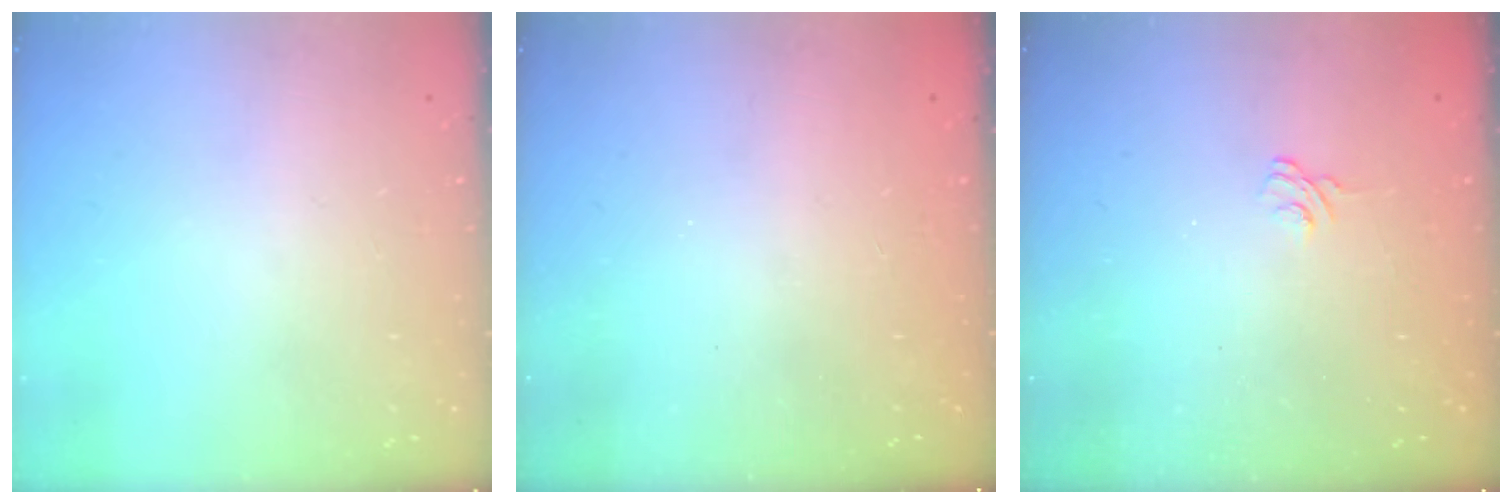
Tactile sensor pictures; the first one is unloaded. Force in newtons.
{"total": 2.4, "press": 2.3, "slide": 0.8}
{"total": 2.5, "press": 2.1, "slide": 1.3}